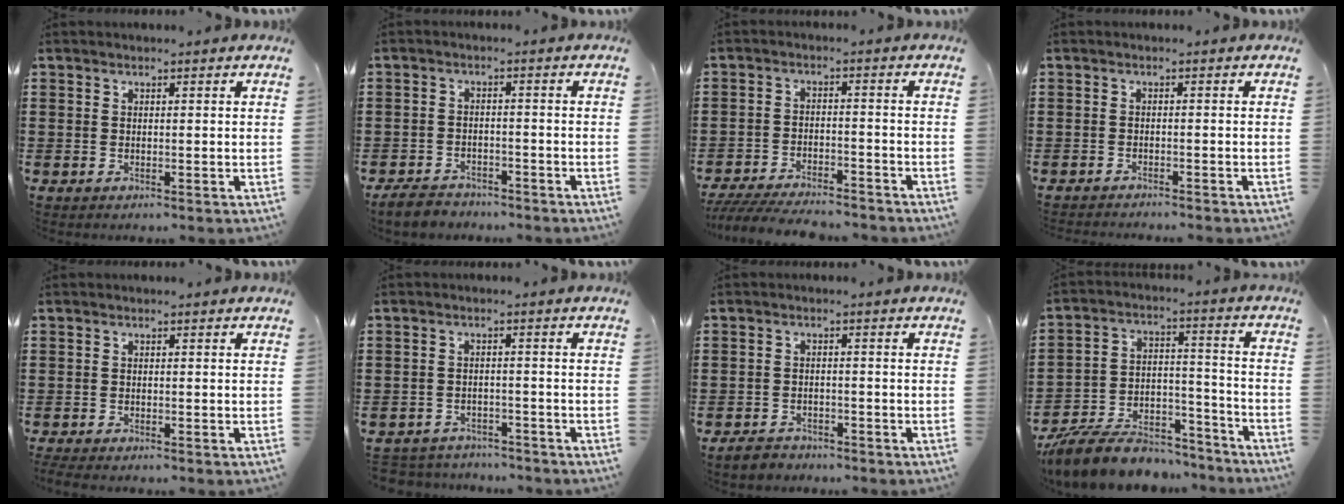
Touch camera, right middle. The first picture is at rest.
{"total": 3.4, "force": [-3.2, 1.0, 0.3], "torque": [-0.018, 0.004, -0.070]}
{"total": 5.6, "force": [-5.4, 0.7, 1.3], "torque": [-0.031, 0.001, -0.109]}
{"total": 1.3, "force": [-1.3, 0.0, 0.0], "torque": [-0.004, 0.002, -0.028]}
{"total": 1.1, "force": [-1.0, 0.2, 0.2], "torque": [-0.016, -0.004, -0.023]}
{"total": 3.0, "force": [-2.9, 0.6, -0.4], "torque": [-0.003, 0.001, -0.065]}
{"total": 2.5, "force": [-2.3, 0.9, 0.0], "torque": [-0.008, 0.005, -0.050]}
{"total": 10.3, "force": [-9.3, 3.0, 3.3], "torque": [-0.059, 0.031, -0.181]}